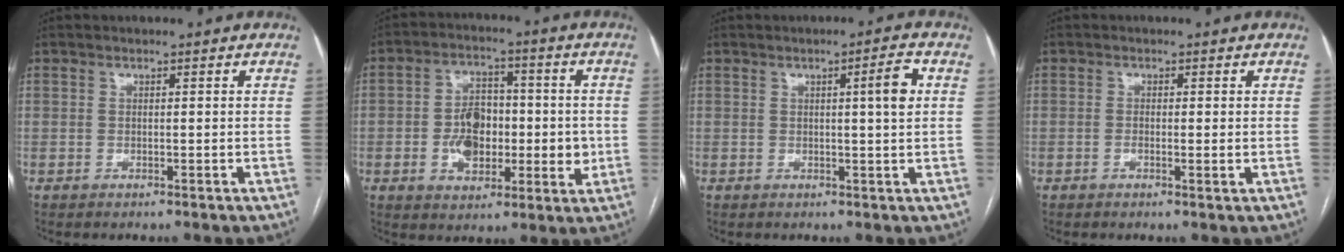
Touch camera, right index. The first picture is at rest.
{"total": 10.2, "force": [-0.9, 6.3, 8.0], "torque": [-0.131, 0.018, -0.013]}
{"total": 4.1, "force": [0.9, -0.2, 3.9], "torque": [-0.055, 0.001, 0.013]}
{"total": 1.8, "force": [-0.3, 0.4, 1.7], "torque": [-0.028, -0.003, -0.004]}